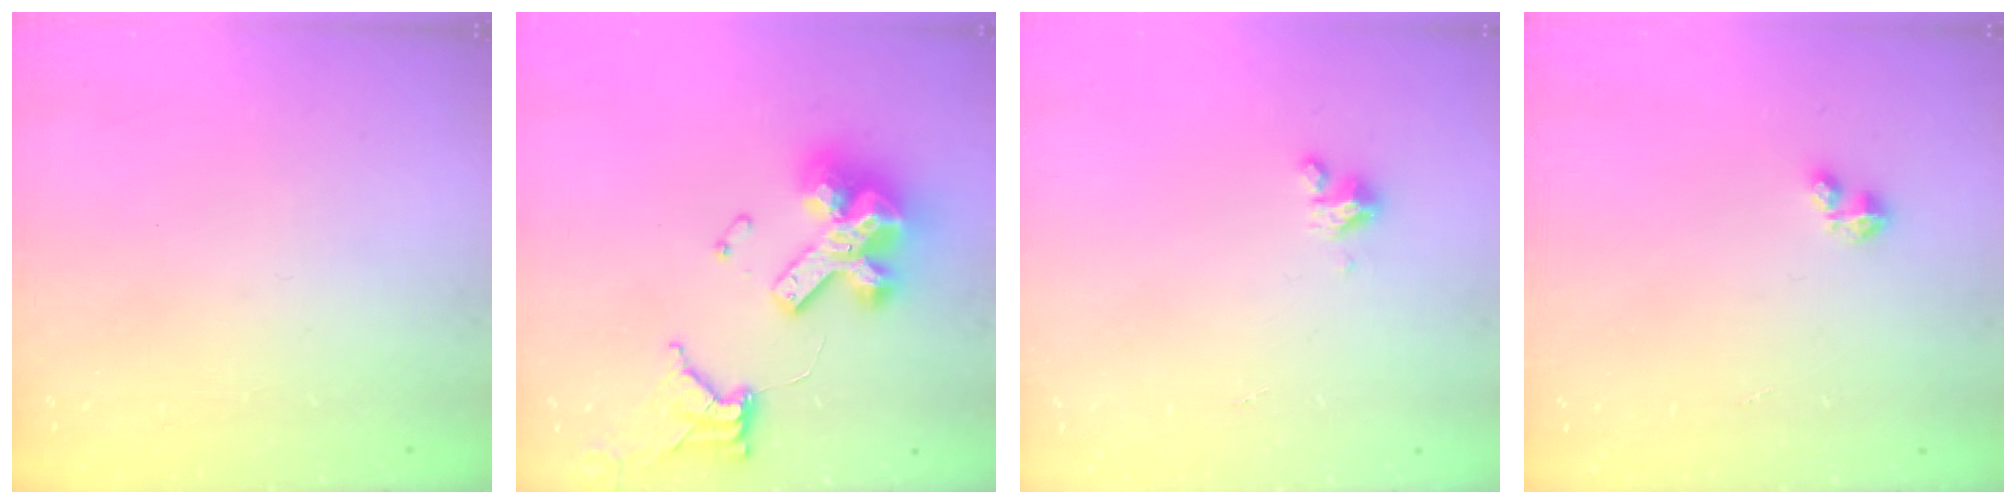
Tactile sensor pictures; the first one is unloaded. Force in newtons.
{"total": 16.7, "press": 16.6, "slide": 1.9}
{"total": 3.4, "press": 3.4, "slide": 0.3}
{"total": 1.6, "press": 1.6, "slide": 0.3}